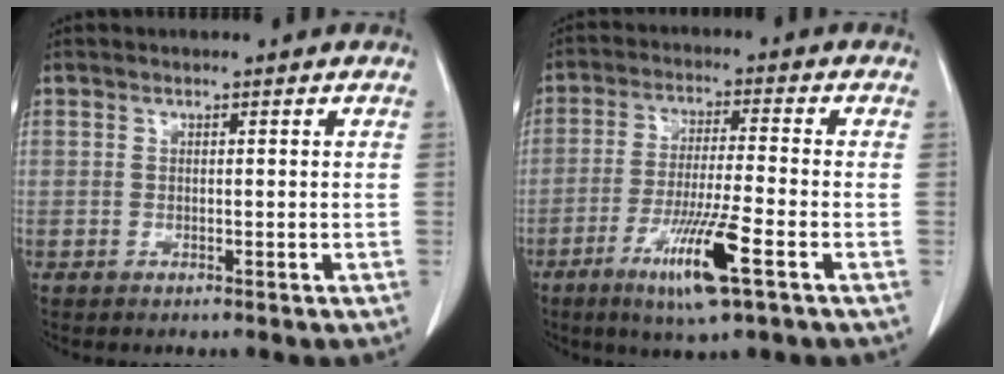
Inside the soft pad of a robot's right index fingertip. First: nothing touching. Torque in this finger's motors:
{"motor_torque": [1.33, -0.14, 0.65, 0.14]}